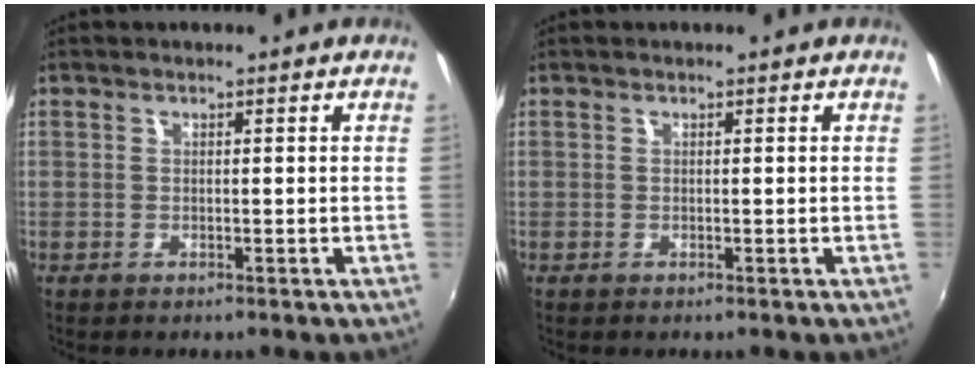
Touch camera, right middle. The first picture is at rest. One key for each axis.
{"total": 0.0}